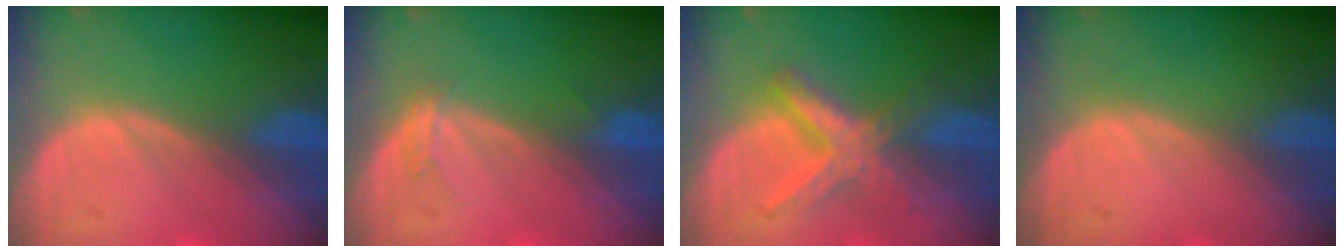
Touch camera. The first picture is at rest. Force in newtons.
{"total": 1.5, "press": 1.4, "slide": 0.3}
{"total": 6.1, "press": 6.1, "slide": 0.2}
{"total": 0.0}